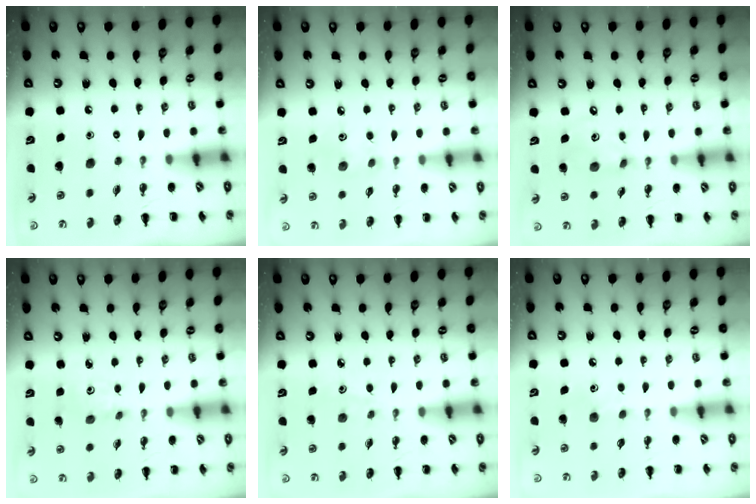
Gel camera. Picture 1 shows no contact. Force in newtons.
{"total": 3.5, "press": 3.4, "slide": 0.6}
{"total": 5.3, "press": 5.2, "slide": 1.0}
{"total": 2.6, "press": 2.5, "slide": 0.8}
{"total": 2.8, "press": 2.6, "slide": 0.9}
{"total": 5.1, "press": 4.9, "slide": 1.5}